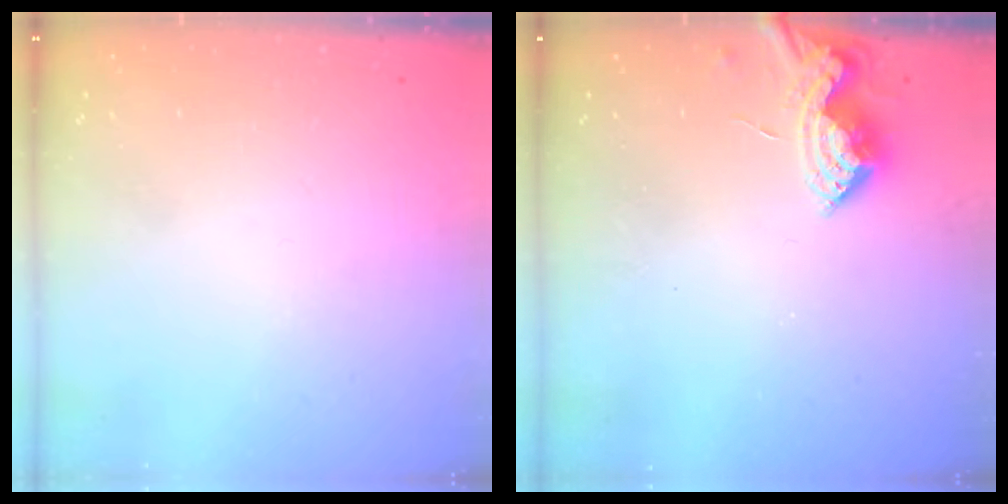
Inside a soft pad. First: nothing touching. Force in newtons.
{"total": 7.3, "press": 7.2, "slide": 0.7}